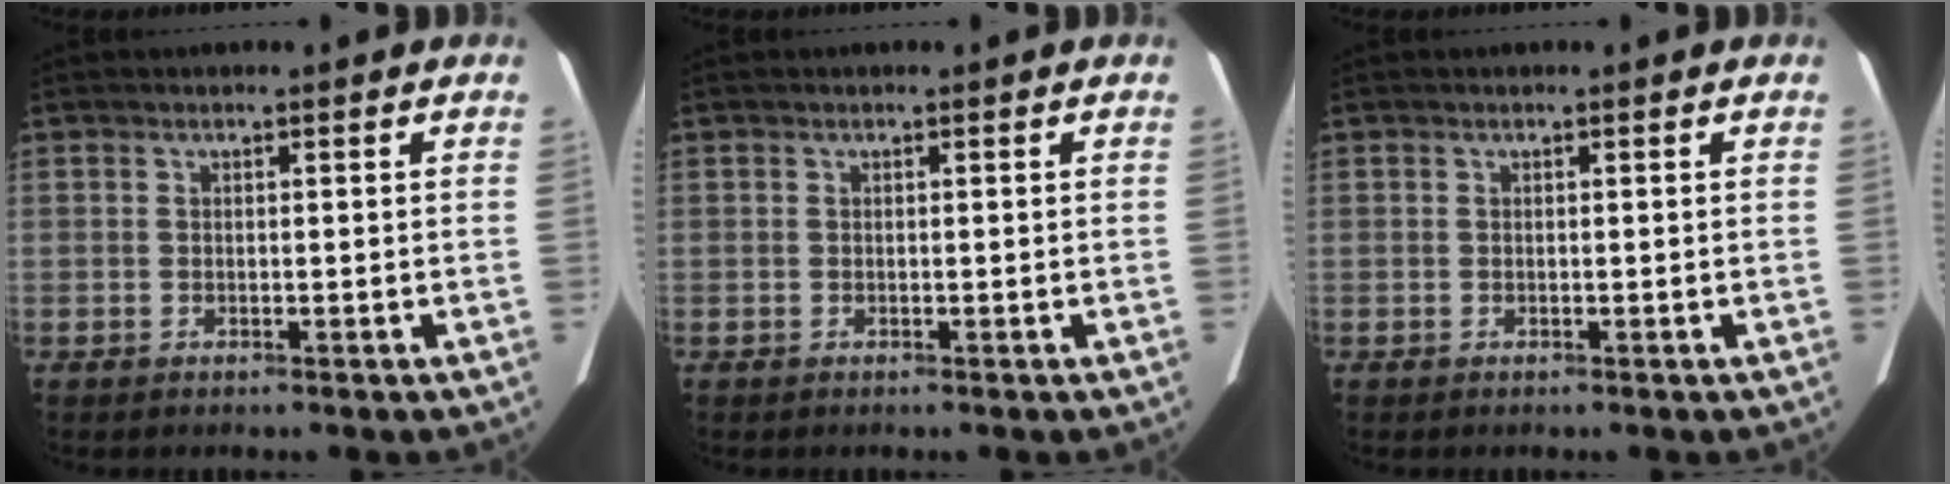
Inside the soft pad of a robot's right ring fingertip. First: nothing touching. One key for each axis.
{"total": 0.0}
{"total": 0.0}